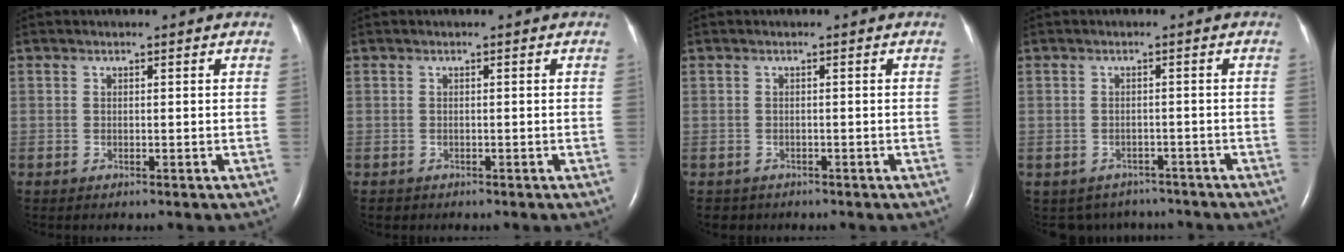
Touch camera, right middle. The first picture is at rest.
{"total": 0.0}
{"total": 1.5, "force": [-1.1, 1.0, -0.1], "torque": [-0.009, 0.001, -0.016]}
{"total": 5.4, "force": [-4.8, 2.6, -0.1], "torque": [0.007, 0.009, -0.058]}